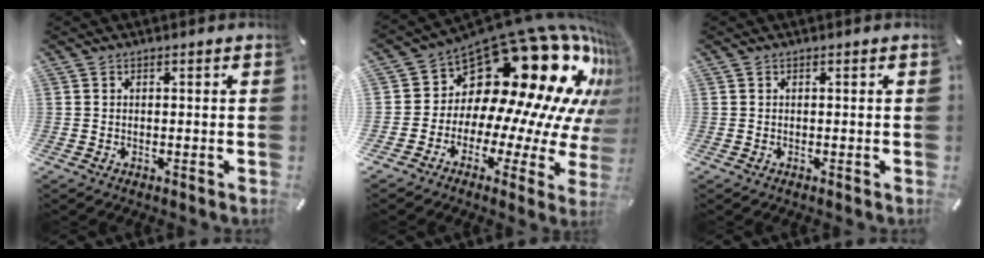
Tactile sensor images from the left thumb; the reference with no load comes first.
{"total": 24.8, "force": [13.2, 12.5, 16.9], "torque": [-0.233, -0.165, 0.247]}
{"total": 0.0}